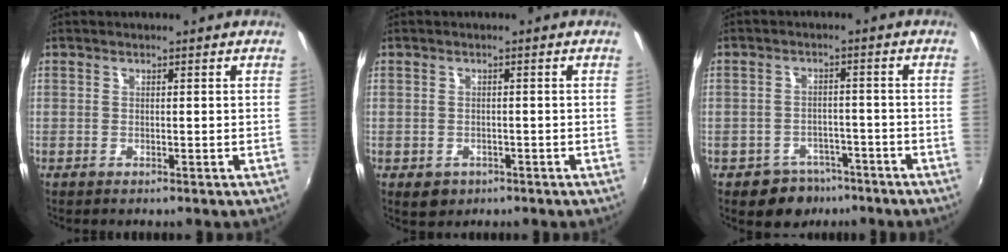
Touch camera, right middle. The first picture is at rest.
{"total": 3.0, "force": [-1.3, 2.5, 1.2], "torque": [-0.027, -0.006, -0.014]}
{"total": 6.5, "force": [-4.5, 4.6, 1.0], "torque": [-0.031, 0.018, -0.056]}